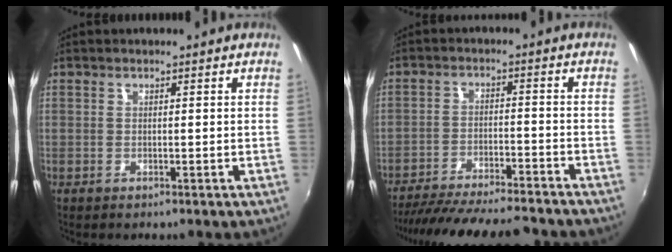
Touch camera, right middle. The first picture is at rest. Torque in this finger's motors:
{"motor_torque": [1.09, -1.05, 0.29, 0.15]}